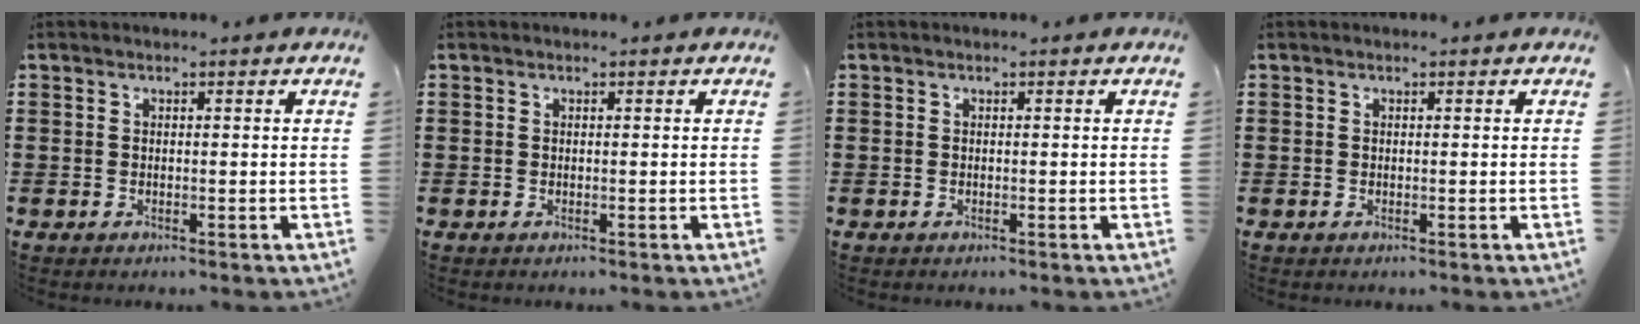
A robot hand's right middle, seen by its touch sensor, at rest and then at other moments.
{"total": 0.0}
{"total": 0.0}
{"total": 0.0}